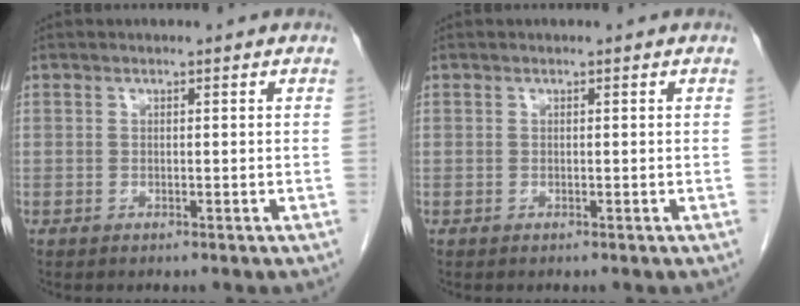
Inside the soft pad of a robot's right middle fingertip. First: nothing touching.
{"total": 0.0}